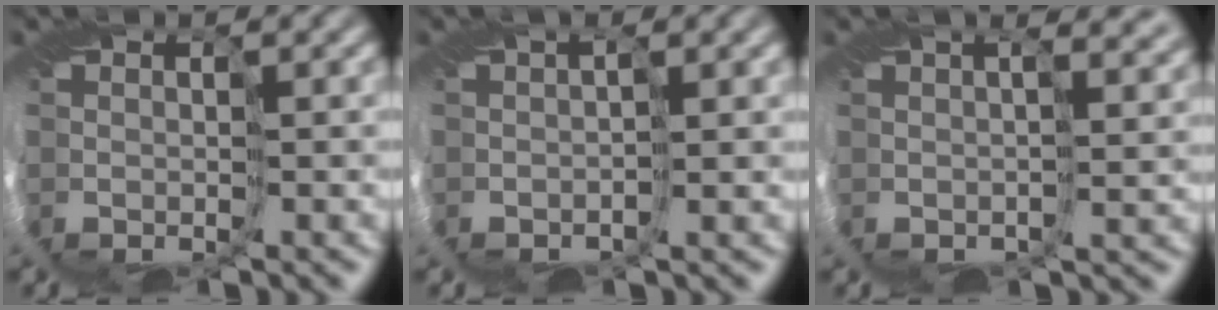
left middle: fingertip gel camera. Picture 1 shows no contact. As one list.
[{"total": 1.5, "force": [0.5, 0.8, 1.2], "torque": [-0.014, 0.010, 0.007]}, {"total": 7.3, "force": [4.8, 3.1, 4.5], "torque": [-0.074, 0.037, 0.065]}]